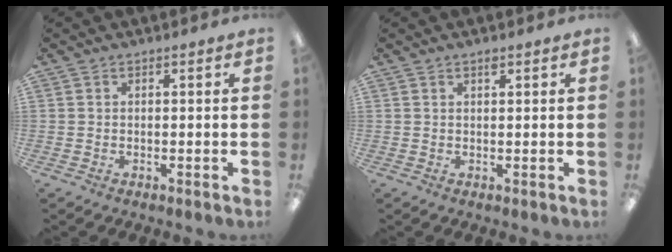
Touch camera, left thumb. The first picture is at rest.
{"total": 1.2, "force": [0.9, 0.4, 0.7], "torque": [-0.014, 0.001, 0.016]}